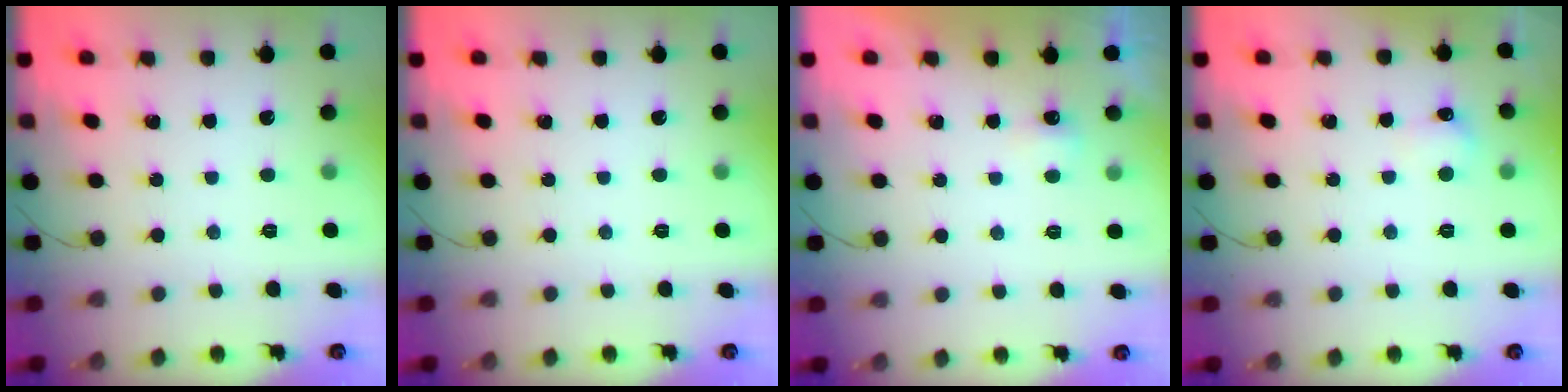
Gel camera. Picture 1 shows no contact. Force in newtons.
{"total": 0.0}
{"total": 3.0, "press": 2.9, "slide": 0.8}
{"total": 6.0, "press": 5.9, "slide": 1.3}